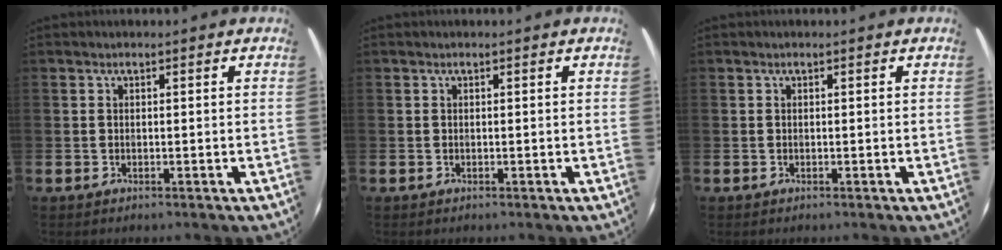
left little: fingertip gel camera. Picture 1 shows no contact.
{"total": 0.0}
{"total": 0.0}